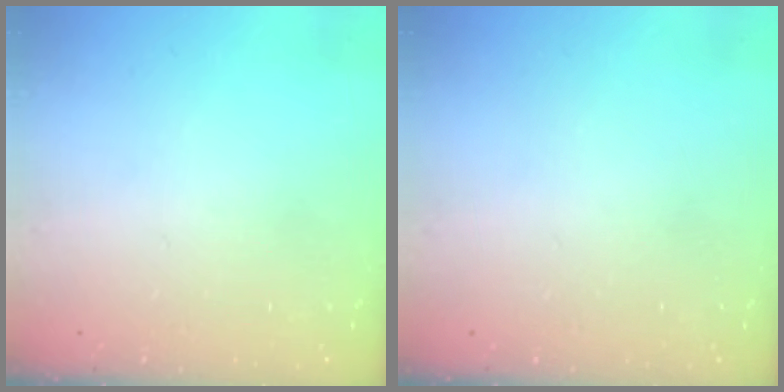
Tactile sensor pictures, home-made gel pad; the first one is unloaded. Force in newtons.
{"total": 0.0}